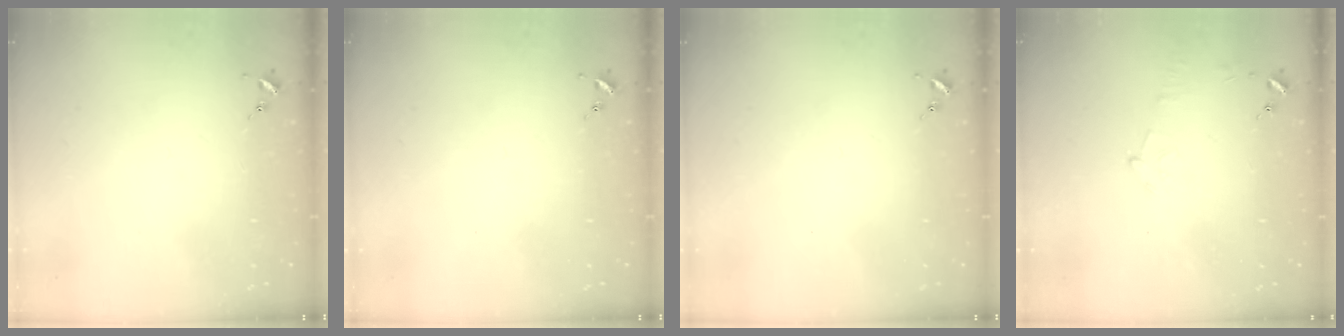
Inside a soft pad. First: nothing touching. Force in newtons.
{"total": 0.0}
{"total": 0.0}
{"total": 4.7, "press": 4.5, "slide": 1.5}